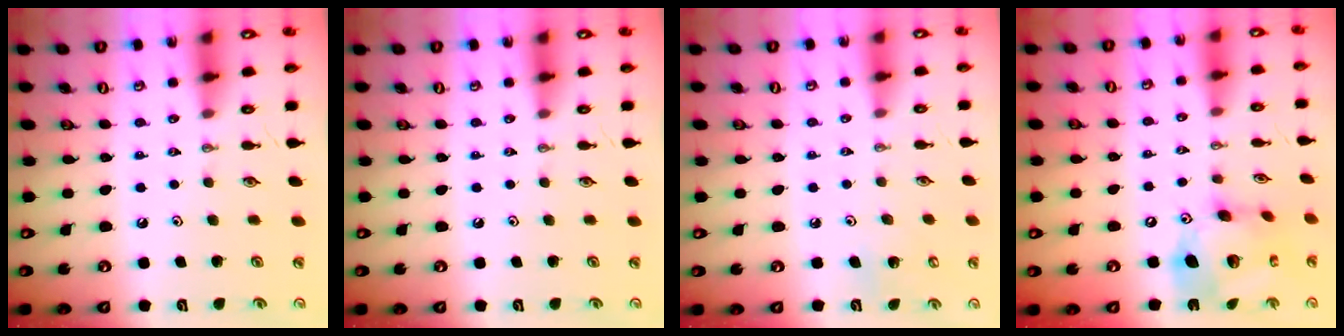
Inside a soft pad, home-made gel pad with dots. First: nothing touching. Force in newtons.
{"total": 0.0}
{"total": 4.1, "press": 4.1, "slide": 0.2}
{"total": 17.8, "press": 17.7, "slide": 1.7}